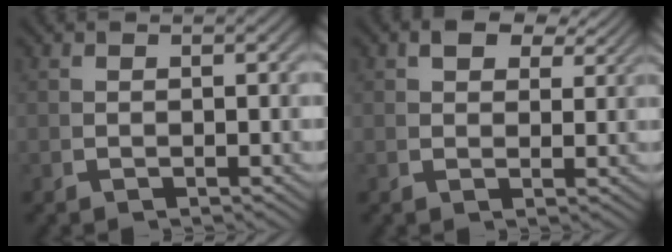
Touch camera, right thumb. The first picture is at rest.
{"total": 3.7, "force": [2.8, 1.7, 1.7], "torque": [-0.025, 0.003, 0.045]}